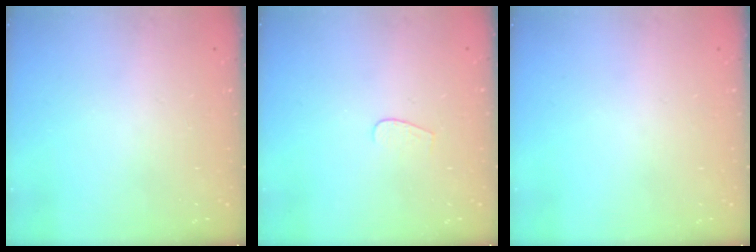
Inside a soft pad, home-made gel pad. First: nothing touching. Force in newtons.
{"total": 4.0, "press": 4.0, "slide": 0.4}
{"total": 0.0}